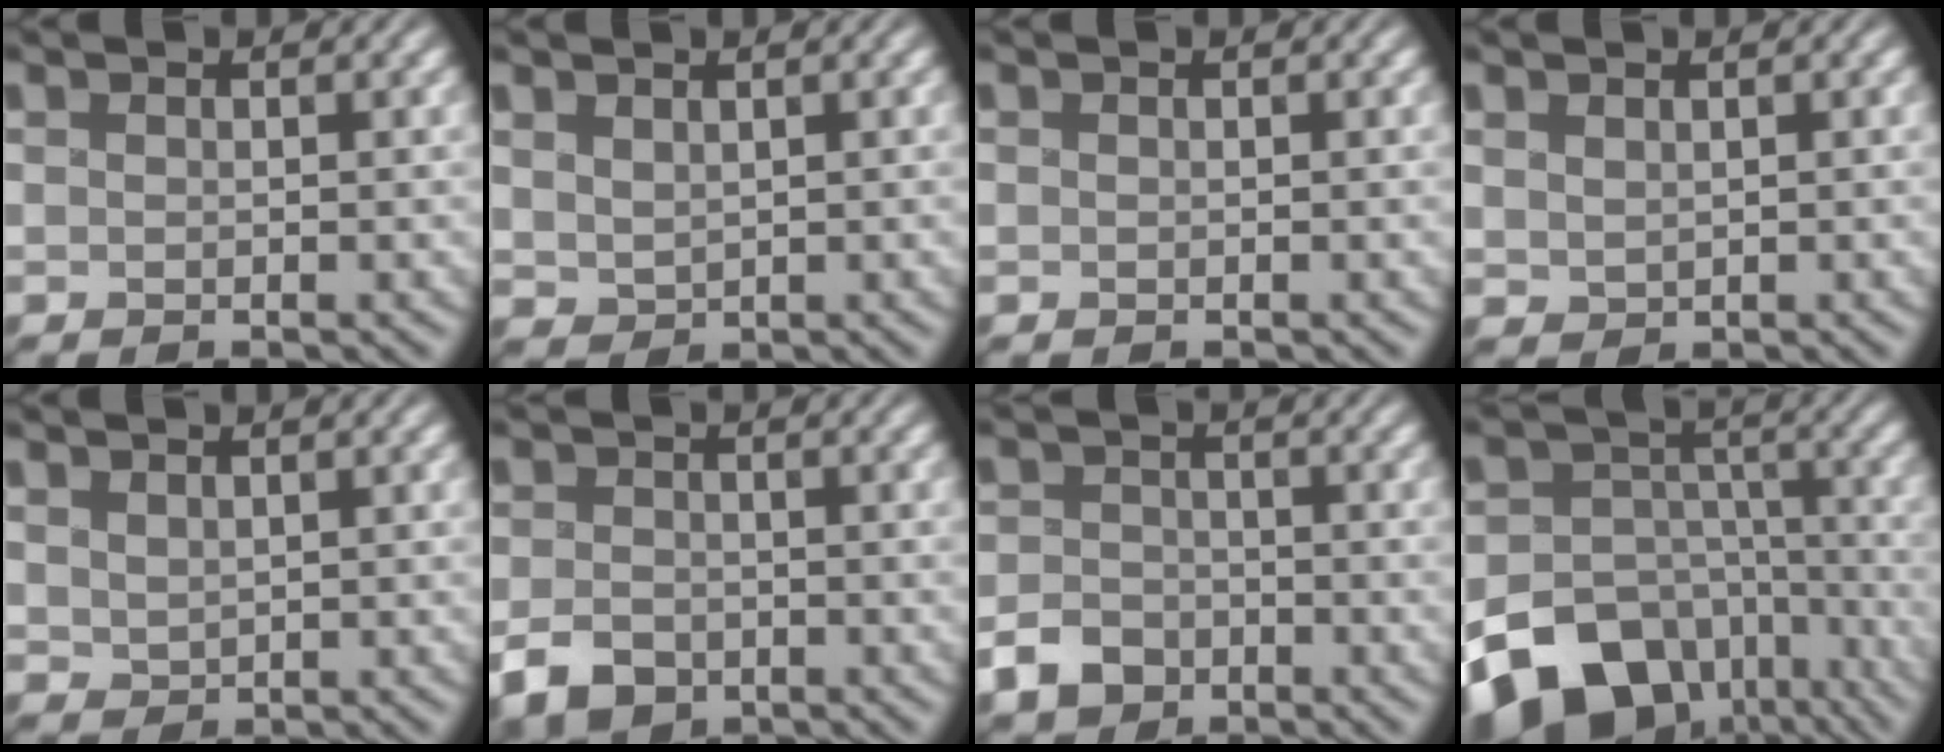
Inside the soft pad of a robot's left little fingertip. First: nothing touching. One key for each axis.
{"total": 1.5, "fx": 0.8, "fy": 1.1, "fz": 0.6, "tx": -0.017, "ty": -0.003, "tz": 0.019}
{"total": 0.0}
{"total": 1.0, "fx": 0.6, "fy": 0.7, "fz": 0.3, "tx": -0.008, "ty": -0.001, "tz": 0.016}
{"total": 1.3, "fx": 0.8, "fy": 1.0, "fz": 0.5, "tx": -0.013, "ty": -0.002, "tz": 0.018}
{"total": 4.0, "fx": -2.4, "fy": 2.6, "fz": 1.8, "tx": -0.031, "ty": -0.010, "tz": -0.053}
{"total": 3.6, "fx": -2.4, "fy": 2.4, "fz": 1.0, "tx": -0.013, "ty": -0.005, "tz": -0.051}
{"total": 19.0, "fx": -11.9, "fy": 12.9, "fz": 7.1, "tx": -0.149, "ty": -0.054, "tz": -0.184}